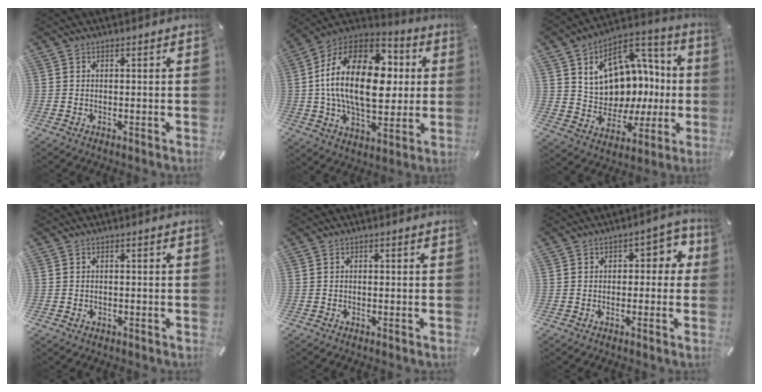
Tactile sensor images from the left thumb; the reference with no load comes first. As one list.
[{"total": 26.1, "force": [2.6, 15.5, 20.8], "torque": [-0.387, 0.006, 0.041]}, {"total": 13.8, "force": [3.7, 11.5, 6.7], "torque": [-0.099, -0.028, 0.076]}, {"total": 1.0, "force": [-0.3, 0.7, 0.6], "torque": [-0.012, 0.003, -0.006]}, {"total": 0.7, "force": [-0.2, 0.2, 0.7], "torque": [-0.012, 0.000, -0.003]}, {"total": 5.2, "force": [0.5, 3.4, 3.9], "torque": [-0.047, 0.004, -0.003]}]